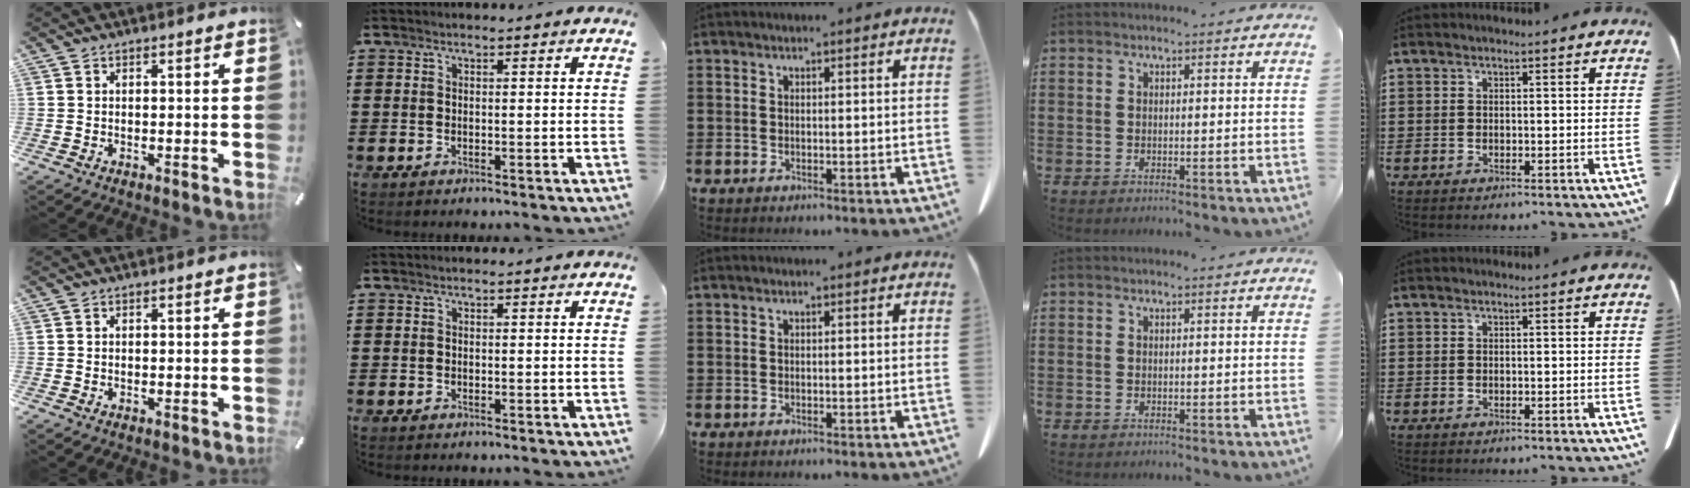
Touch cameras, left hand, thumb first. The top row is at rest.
{}